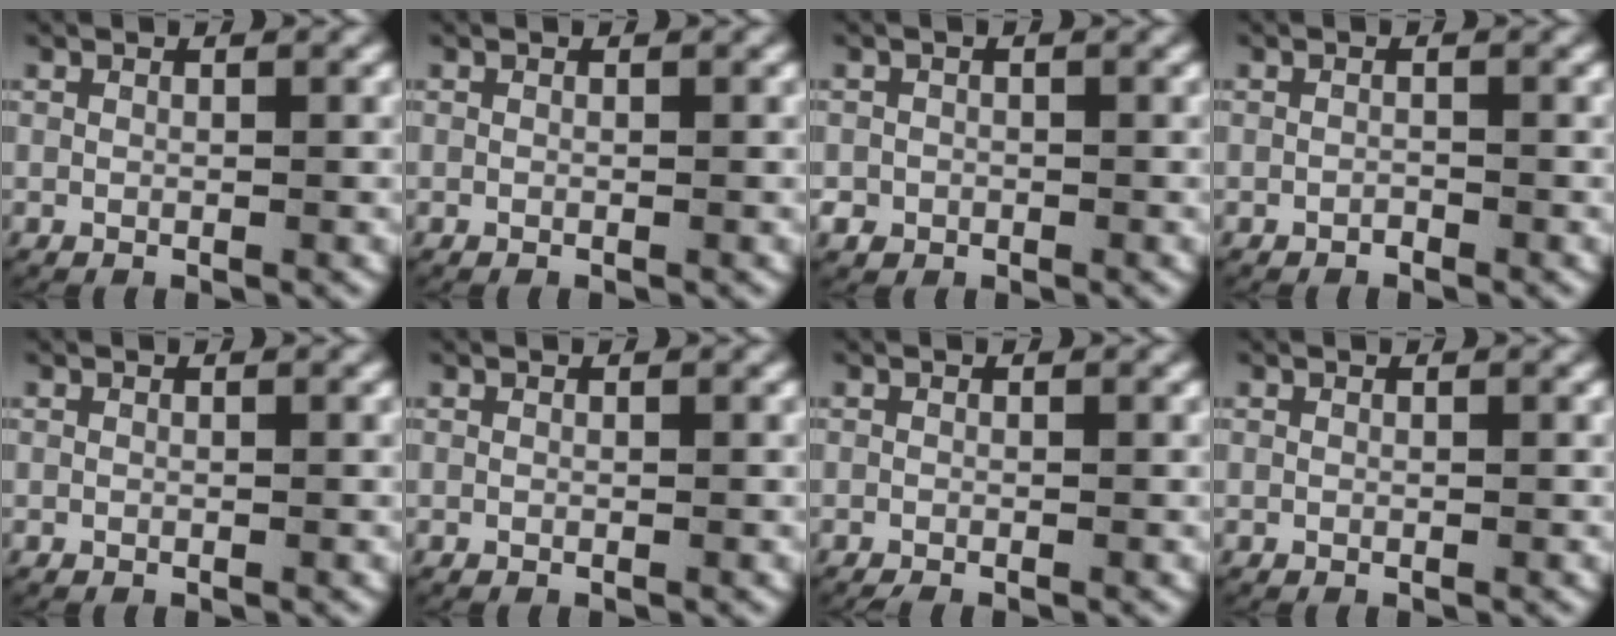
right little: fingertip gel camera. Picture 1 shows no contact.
{"total": 0.0}
{"total": 3.0, "force": [-1.2, 2.7, 0.5], "torque": [-0.020, -0.013, -0.020]}
{"total": 0.7, "force": [-0.7, 0.1, 0.0], "torque": [0.001, -0.001, -0.014]}
{"total": 0.0}
{"total": 0.0}
{"total": 0.6, "force": [-0.6, 0.0, 0.2], "torque": [-0.001, -0.003, -0.011]}
{"total": 0.0}